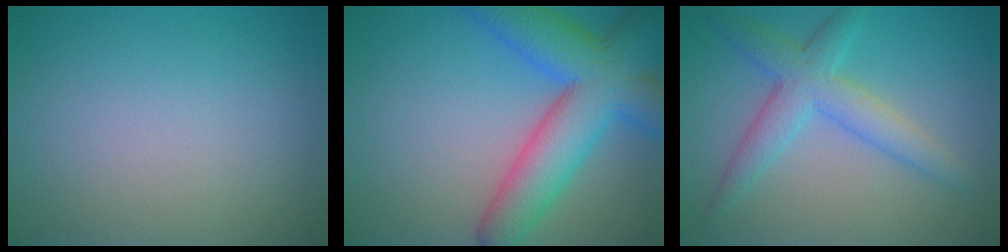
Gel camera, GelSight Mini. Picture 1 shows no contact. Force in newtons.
{"total": 8.0, "press": 8.0, "slide": 0.4}
{"total": 4.4, "press": 4.4, "slide": 0.0}